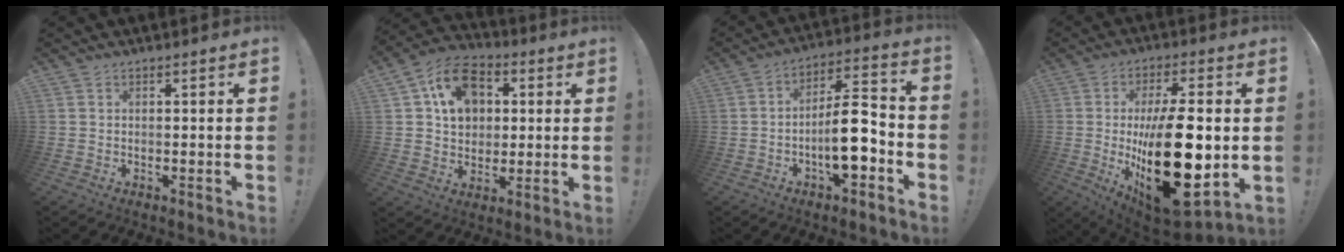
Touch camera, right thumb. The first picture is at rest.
{"total": 14.3, "force": [4.5, 11.2, 7.6], "torque": [-0.107, -0.007, 0.091]}
{"total": 14.0, "force": [-4.6, 5.4, 12.1], "torque": [-0.196, 0.024, -0.074]}
{"total": 28.7, "force": [-1.8, 13.0, 25.5], "torque": [-0.433, -0.014, -0.013]}